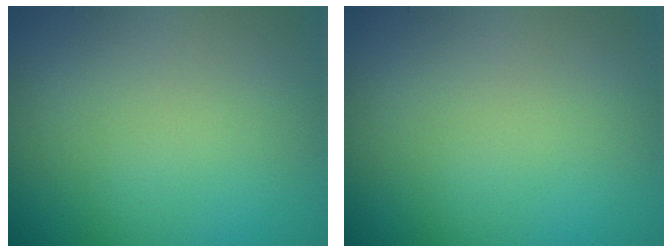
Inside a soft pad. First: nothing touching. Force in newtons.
{"total": 0.0}